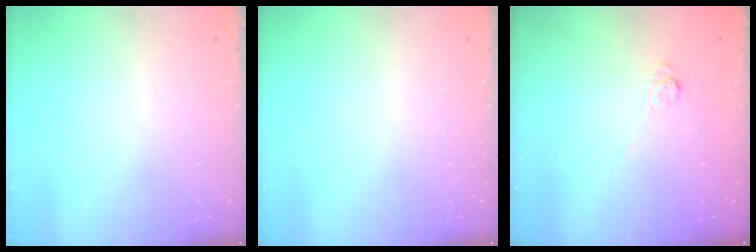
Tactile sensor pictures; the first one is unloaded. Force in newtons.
{"total": 0.0}
{"total": 2.9, "press": 2.4, "slide": 1.6}